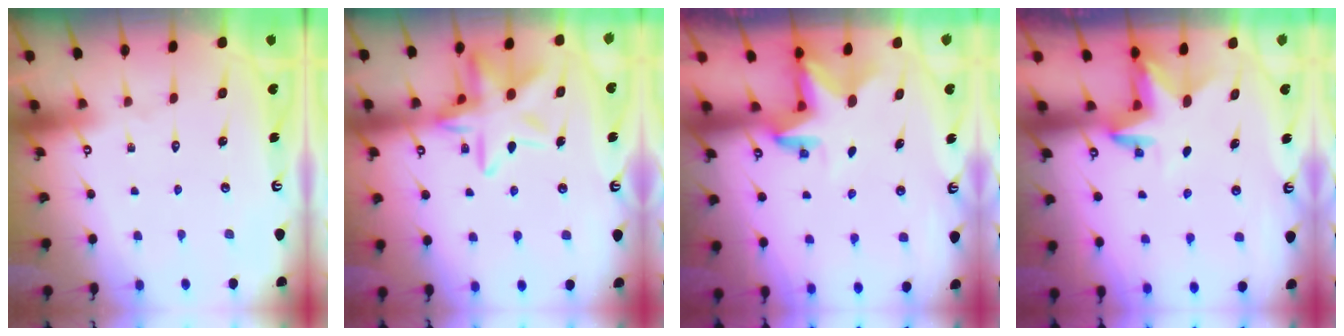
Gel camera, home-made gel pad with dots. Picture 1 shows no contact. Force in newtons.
{"total": 16.2, "press": 16.1, "slide": 1.5}
{"total": 2.8, "press": 2.8, "slide": 0.3}
{"total": 3.6, "press": 3.6, "slide": 0.2}